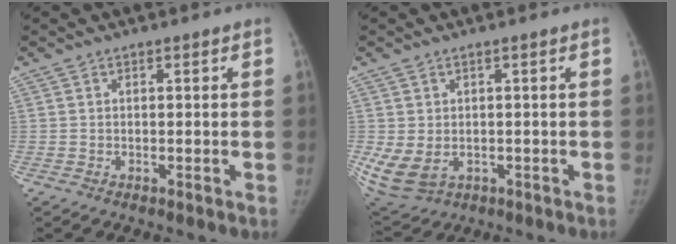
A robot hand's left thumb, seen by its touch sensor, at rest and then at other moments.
{"total": 8.6, "force": [-1.3, 6.2, 5.8], "torque": [-0.125, -0.009, -0.005]}